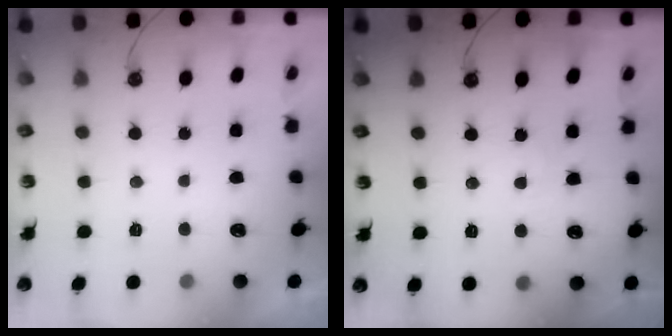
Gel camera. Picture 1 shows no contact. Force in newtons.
{"total": 2.4, "press": 2.4, "slide": 0.4}